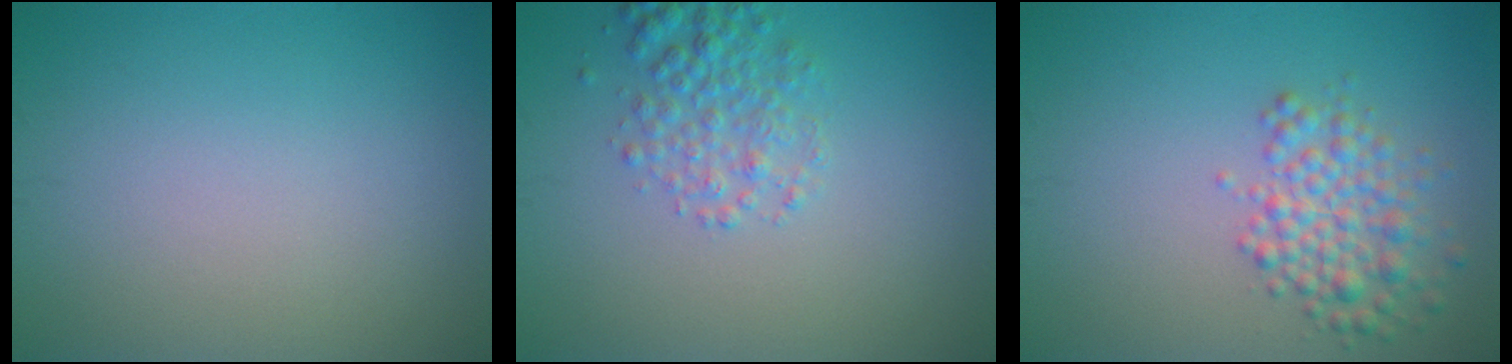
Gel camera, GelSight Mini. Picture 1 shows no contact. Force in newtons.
{"total": 2.9, "press": 2.9, "slide": 0.2}
{"total": 3.6, "press": 3.6, "slide": 0.1}